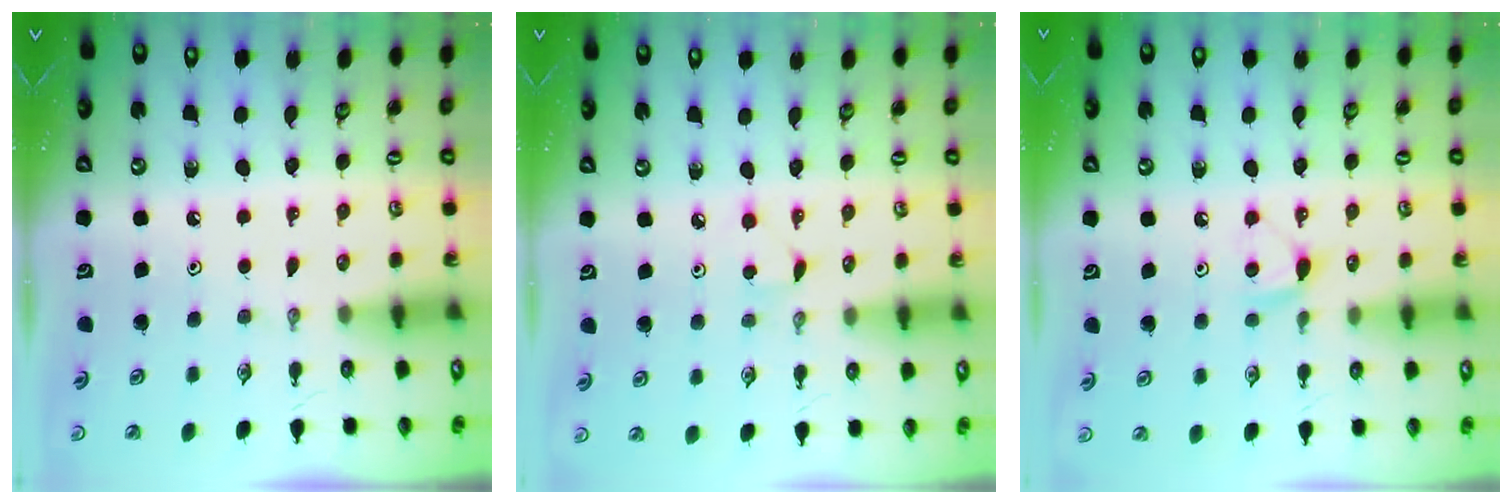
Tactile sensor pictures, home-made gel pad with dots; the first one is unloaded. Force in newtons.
{"total": 2.9, "press": 2.8, "slide": 0.3}
{"total": 6.2, "press": 6.2, "slide": 0.6}